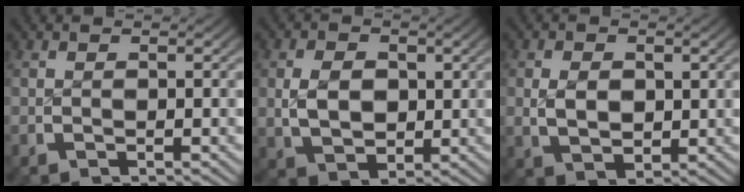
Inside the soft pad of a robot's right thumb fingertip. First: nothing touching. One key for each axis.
{"total": 5.2, "fx": 0.3, "fy": 3.8, "fz": 3.5, "tx": -0.064, "ty": -0.021, "tz": 0.021}
{"total": 3.7, "fx": 0.2, "fy": 2.7, "fz": 2.5, "tx": -0.052, "ty": -0.020, "tz": 0.020}